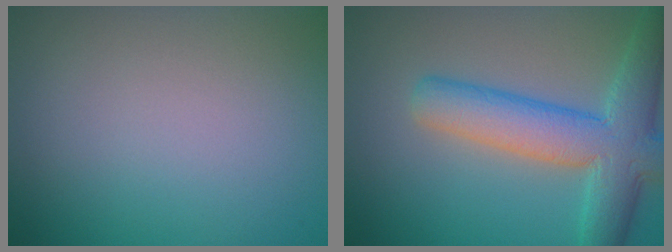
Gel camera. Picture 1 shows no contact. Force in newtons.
{"total": 7.5, "press": 7.5, "slide": 0.2}